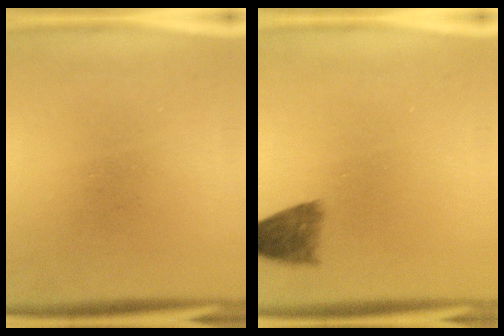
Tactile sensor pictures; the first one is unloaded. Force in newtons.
{"total": 3.8}